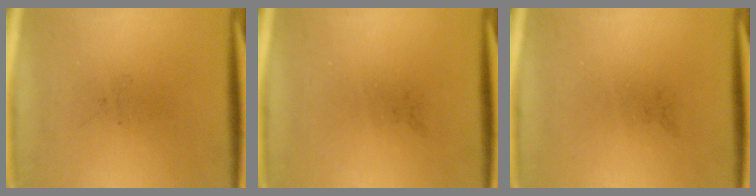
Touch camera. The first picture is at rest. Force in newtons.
{"total": 0.0}
{"total": 0.0}